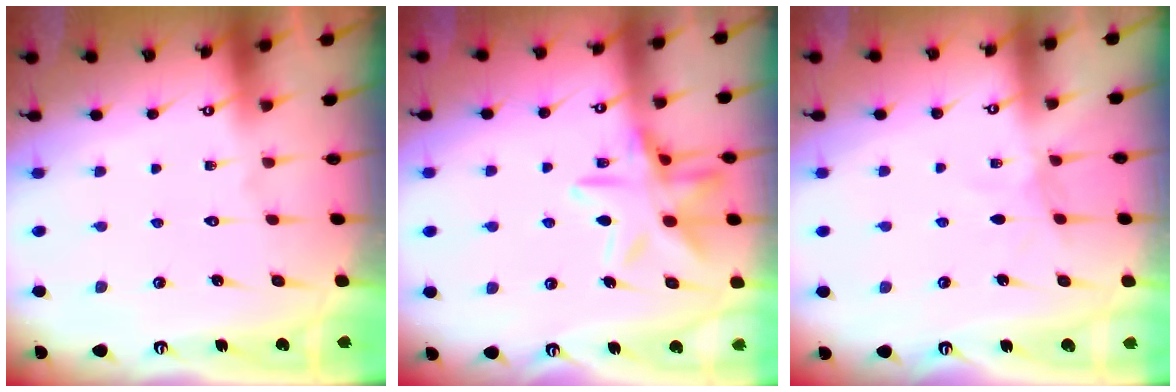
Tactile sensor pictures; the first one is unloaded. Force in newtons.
{"total": 14.4, "press": 14.4, "slide": 1.1}
{"total": 3.0, "press": 2.9, "slide": 0.4}